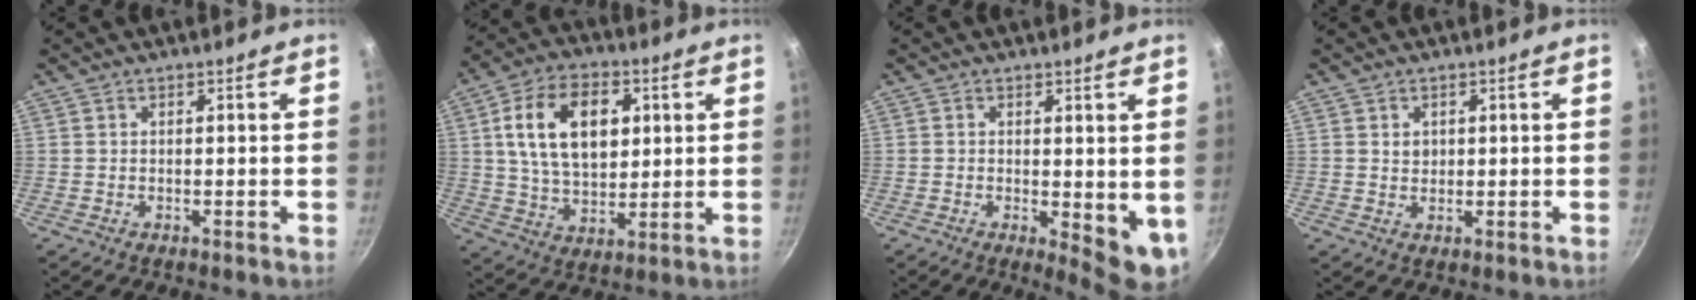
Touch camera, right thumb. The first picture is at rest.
{"total": 16.5, "force": [4.0, 10.5, 12.1], "torque": [-0.186, -0.003, 0.069]}
{"total": 7.0, "force": [0.2, 2.9, 6.4], "torque": [-0.075, -0.017, 0.007]}
{"total": 1.9, "force": [0.6, 1.6, 0.9], "torque": [-0.007, -0.004, 0.010]}